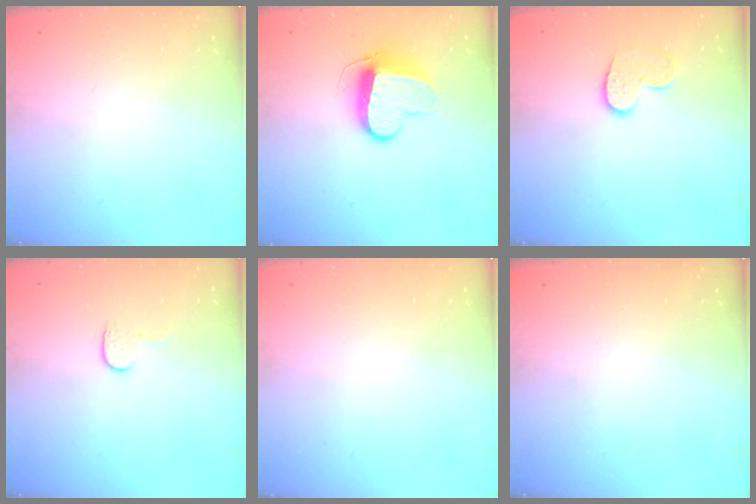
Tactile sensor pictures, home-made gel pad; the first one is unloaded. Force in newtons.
{"total": 10.0, "press": 10.0, "slide": 0.5}
{"total": 8.3, "press": 8.3, "slide": 0.4}
{"total": 3.6, "press": 3.6, "slide": 0.3}
{"total": 0.0}
{"total": 0.0}